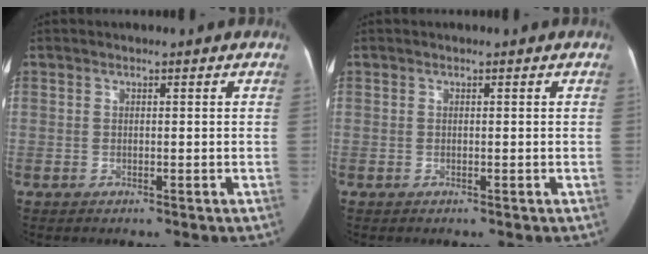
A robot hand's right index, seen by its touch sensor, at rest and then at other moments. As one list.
[{"total": 0.0}]